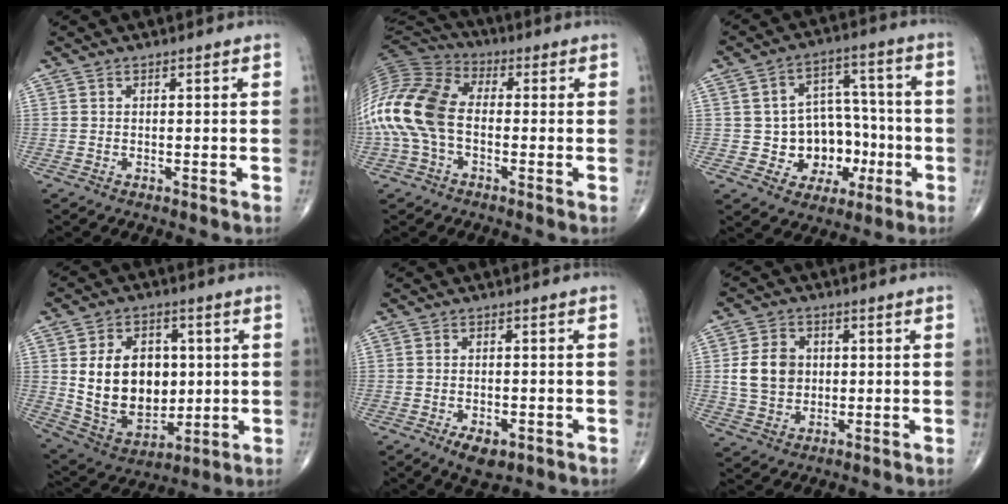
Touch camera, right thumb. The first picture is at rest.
{"total": 17.4, "force": [-2.1, 11.0, 13.4], "torque": [-0.299, 0.029, -0.048]}
{"total": 12.8, "force": [-2.5, 10.5, 6.9], "torque": [-0.034, 0.040, -0.027]}
{"total": 17.9, "force": [1.6, 12.9, 12.4], "torque": [-0.162, -0.007, 0.052]}
{"total": 4.9, "force": [-2.5, 2.3, 3.5], "torque": [-0.057, 0.002, -0.034]}
{"total": 8.5, "force": [0.7, 6.9, 4.9], "torque": [-0.069, 0.002, 0.014]}